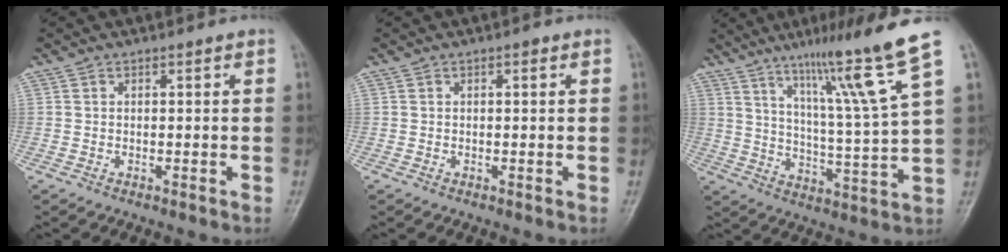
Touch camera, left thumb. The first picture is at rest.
{"total": 0.8, "force": [0.2, 0.3, 0.7], "torque": [-0.007, 0.002, 0.002]}
{"total": 14.8, "force": [9.9, -1.6, 10.9], "torque": [-0.169, -0.064, 0.159]}